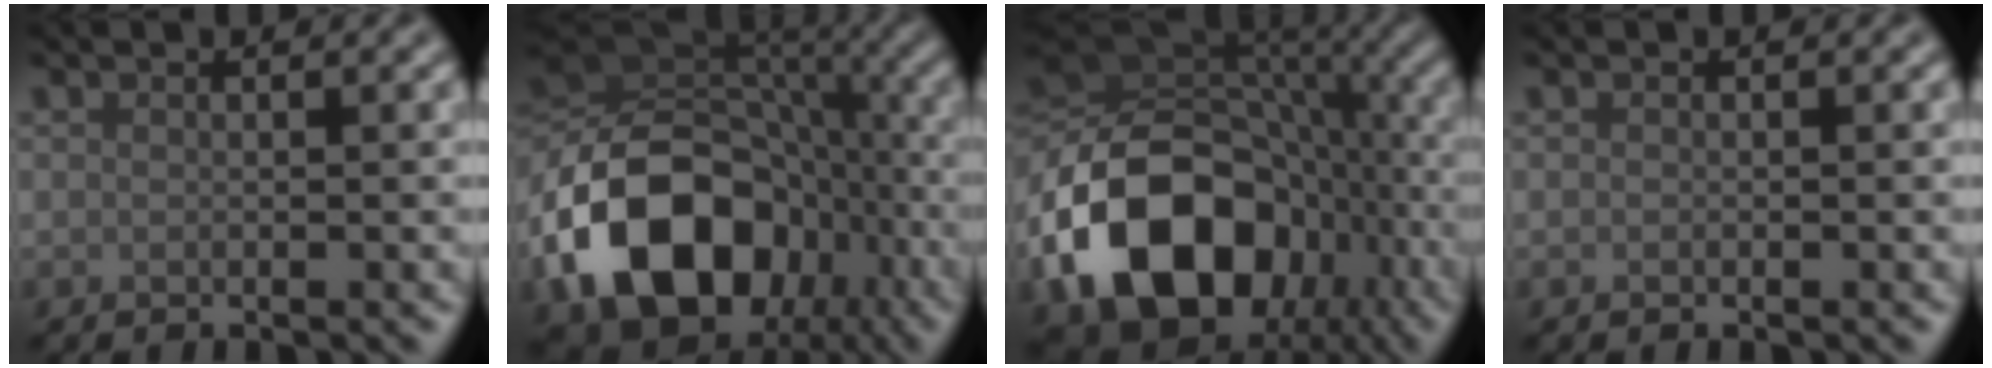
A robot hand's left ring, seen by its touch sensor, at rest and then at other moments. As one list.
[{"total": 15.6, "force": [-6.2, 11.2, 8.9], "torque": [-0.168, -0.011, -0.113]}, {"total": 17.2, "force": [-6.9, 12.3, 9.9], "torque": [-0.186, -0.020, -0.121]}, {"total": 0.0}]